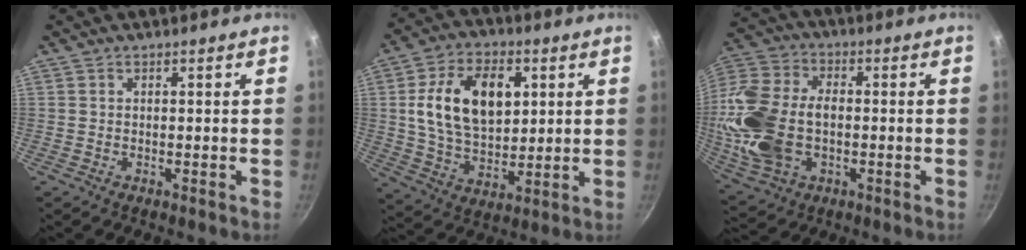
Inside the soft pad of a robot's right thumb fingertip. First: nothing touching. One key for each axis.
{"total": 17.2, "fx": 3.8, "fy": 11.0, "fz": 12.7, "tx": -0.197, "ty": -0.004, "tz": 0.066}
{"total": 18.9, "fx": -1.8, "fy": 12.7, "fz": 13.9, "tx": -0.278, "ty": 0.027, "tz": -0.031}